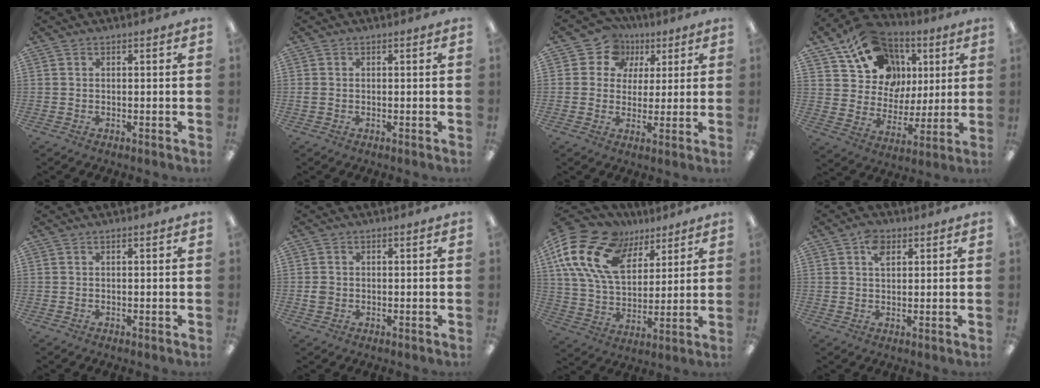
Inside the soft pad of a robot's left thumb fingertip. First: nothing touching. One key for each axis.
{"total": 0.9, "fx": -0.1, "fy": 0.7, "fz": 0.6, "tx": -0.010, "ty": 0.002, "tz": -0.003}
{"total": 8.9, "fx": 3.9, "fy": 7.8, "fz": 1.7, "tx": -0.039, "ty": -0.017, "tz": 0.073}
{"total": 16.1, "fx": 8.8, "fy": 11.9, "fz": 6.3, "tx": -0.116, "ty": -0.045, "tz": 0.166}
{"total": 0.0}
{"total": 2.2, "fx": -0.3, "fy": 2.0, "fz": 0.8, "tx": -0.007, "ty": 0.001, "tz": -0.009}
{"total": 20.0, "fx": 10.4, "fy": 12.5, "fz": 11.7, "tx": -0.259, "ty": -0.044, "tz": 0.189}
{"total": 4.4, "fx": 2.1, "fy": 2.8, "fz": 2.8, "tx": -0.045, "ty": -0.003, "tz": 0.035}